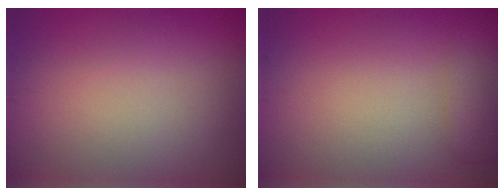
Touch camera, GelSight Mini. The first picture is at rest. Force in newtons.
{"total": 2.4, "press": 2.3, "slide": 0.3}